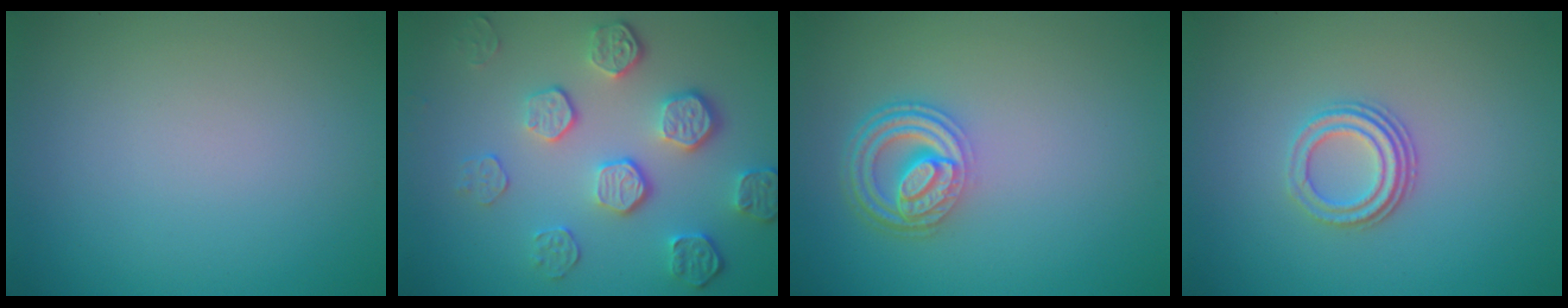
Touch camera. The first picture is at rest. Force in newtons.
{"total": 5.4, "press": 4.0, "slide": 3.7}
{"total": 4.6, "press": 3.4, "slide": 3.1}
{"total": 2.9, "press": 2.2, "slide": 1.9}